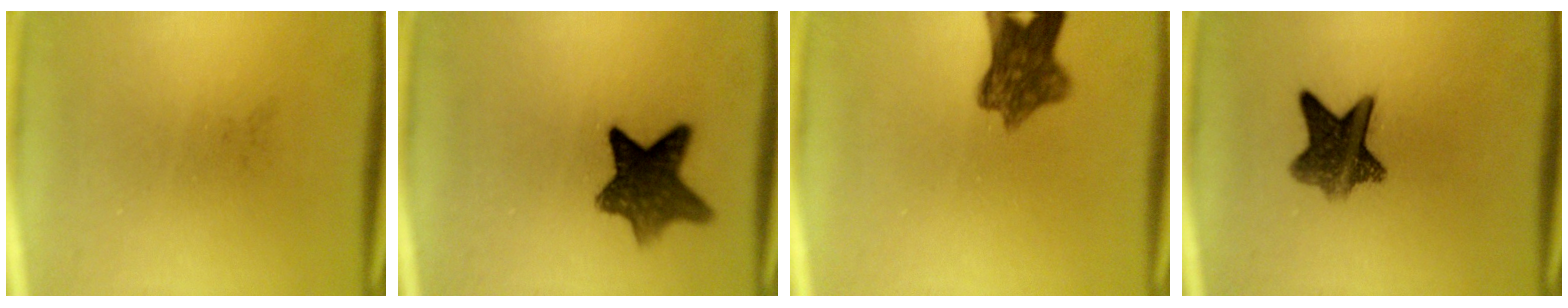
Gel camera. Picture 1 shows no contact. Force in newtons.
{"total": 9.6}
{"total": 7.8}
{"total": 8.4}